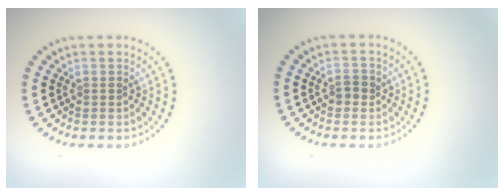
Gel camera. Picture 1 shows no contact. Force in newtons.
{"total": 1.2, "press": 1.2, "slide": 0.3}